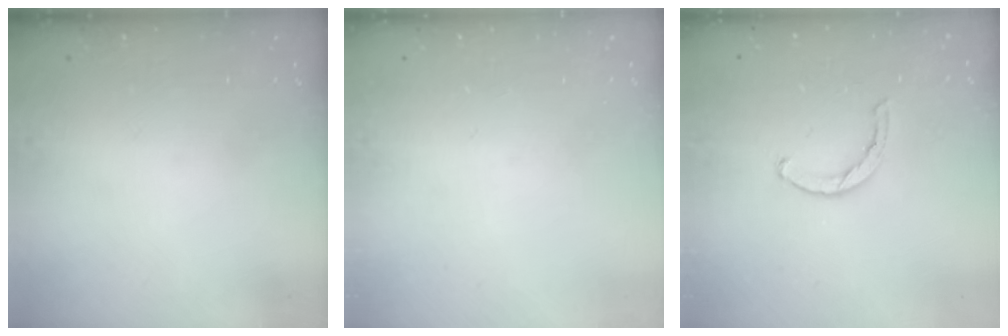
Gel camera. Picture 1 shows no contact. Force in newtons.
{"total": 0.0}
{"total": 1.9, "press": 1.9, "slide": 0.3}